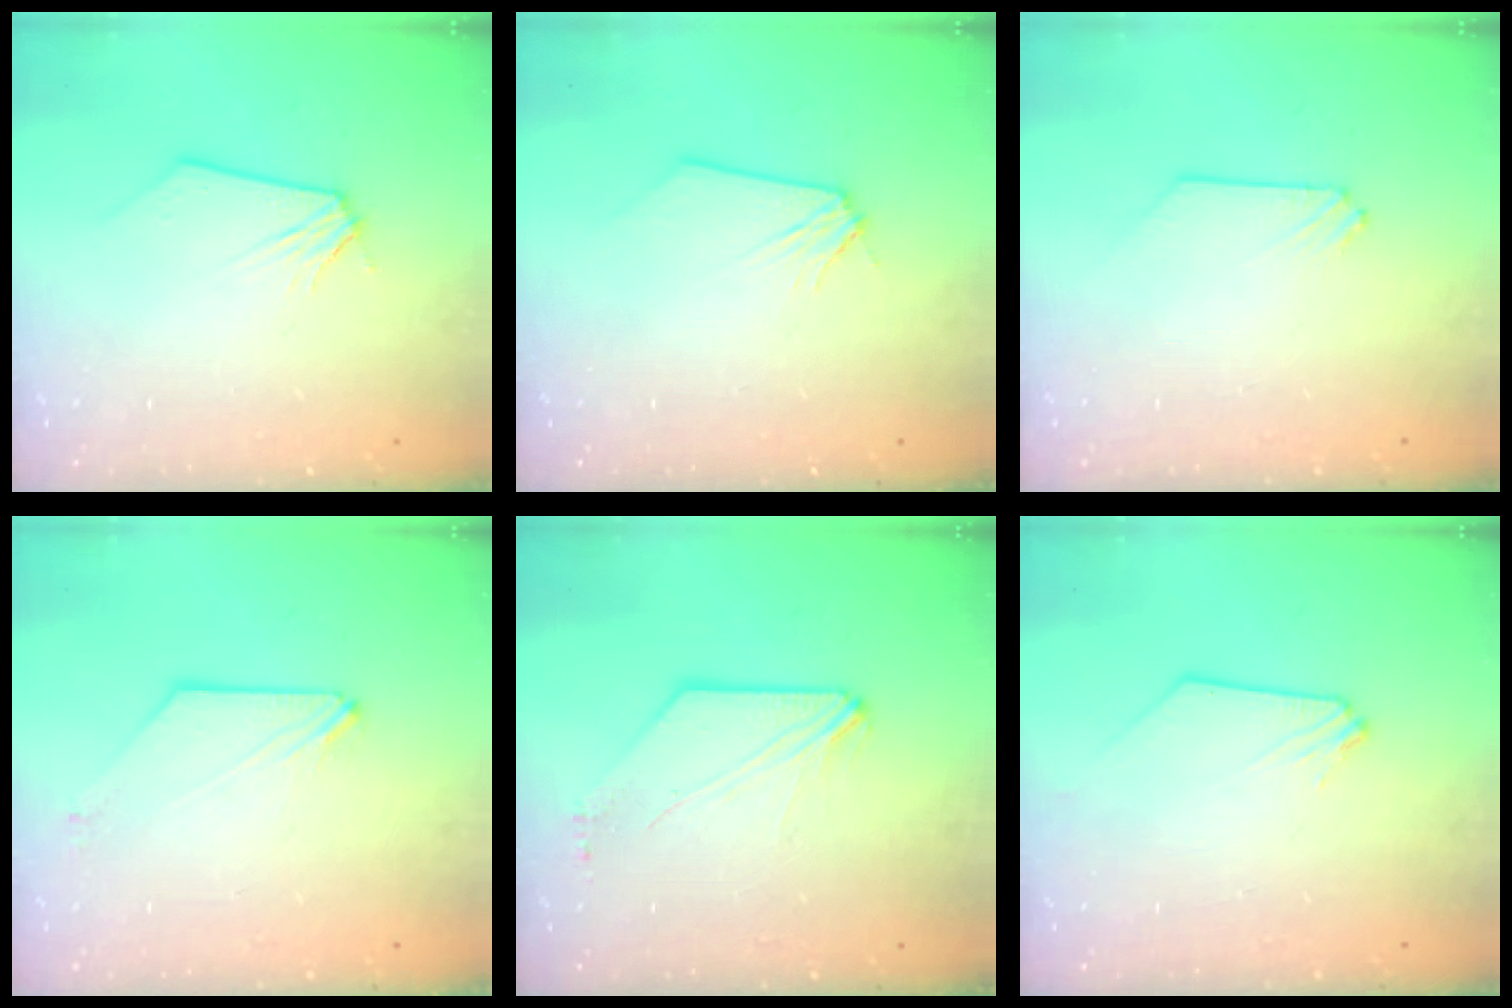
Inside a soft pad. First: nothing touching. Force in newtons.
{"total": 0.0}
{"total": 0.0}
{"total": 0.0}
{"total": 1.5, "press": 1.5, "slide": 0.2}
{"total": 0.0}